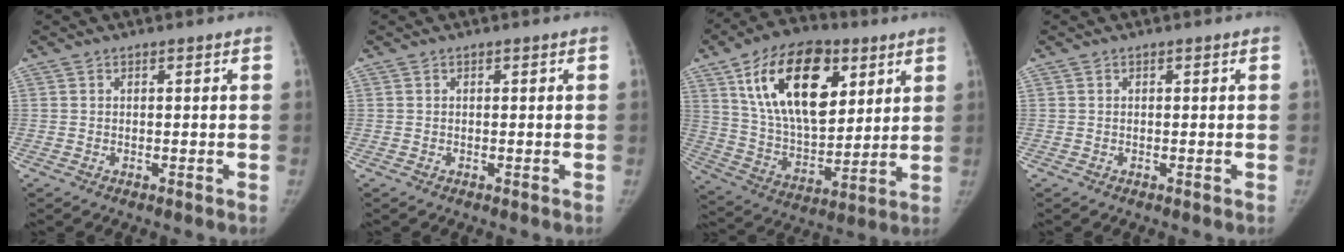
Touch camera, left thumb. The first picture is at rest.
{"total": 0.0}
{"total": 23.5, "force": [9.9, 13.1, 16.9], "torque": [-0.254, -0.033, 0.172]}
{"total": 0.0}